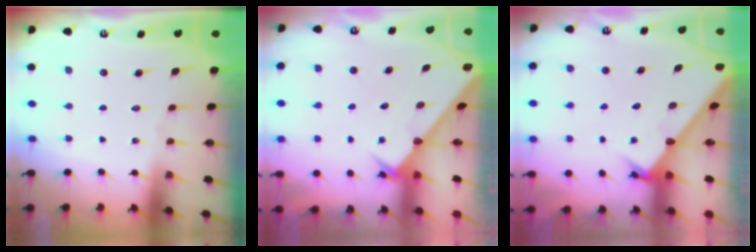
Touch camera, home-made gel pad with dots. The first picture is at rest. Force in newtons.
{"total": 2.5, "press": 2.5, "slide": 0.2}
{"total": 2.2, "press": 2.2, "slide": 0.0}